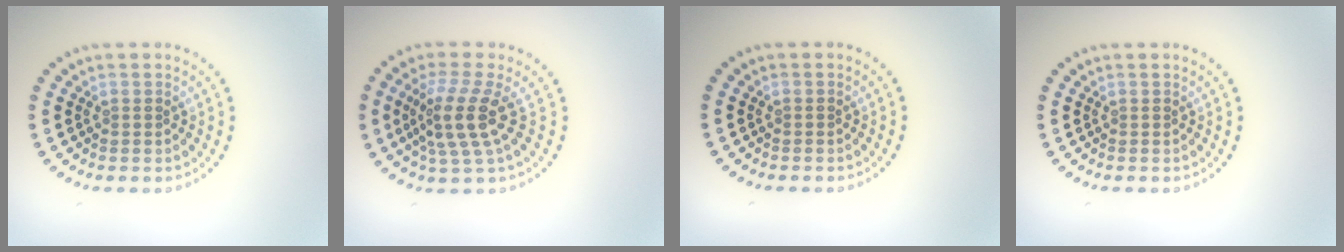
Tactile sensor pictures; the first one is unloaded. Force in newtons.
{"total": 4.0, "press": 3.1, "slide": 2.6}
{"total": 0.0}
{"total": 0.0}